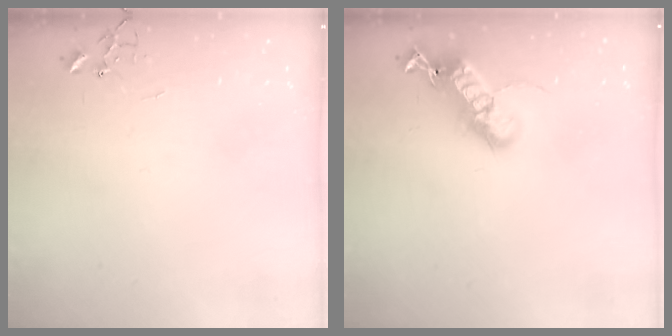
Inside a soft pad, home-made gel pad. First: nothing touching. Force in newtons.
{"total": 20.4, "press": 20.4, "slide": 0.4}